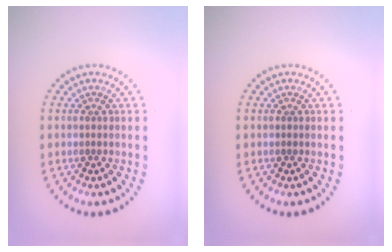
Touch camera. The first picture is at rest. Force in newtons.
{"total": 0.0}